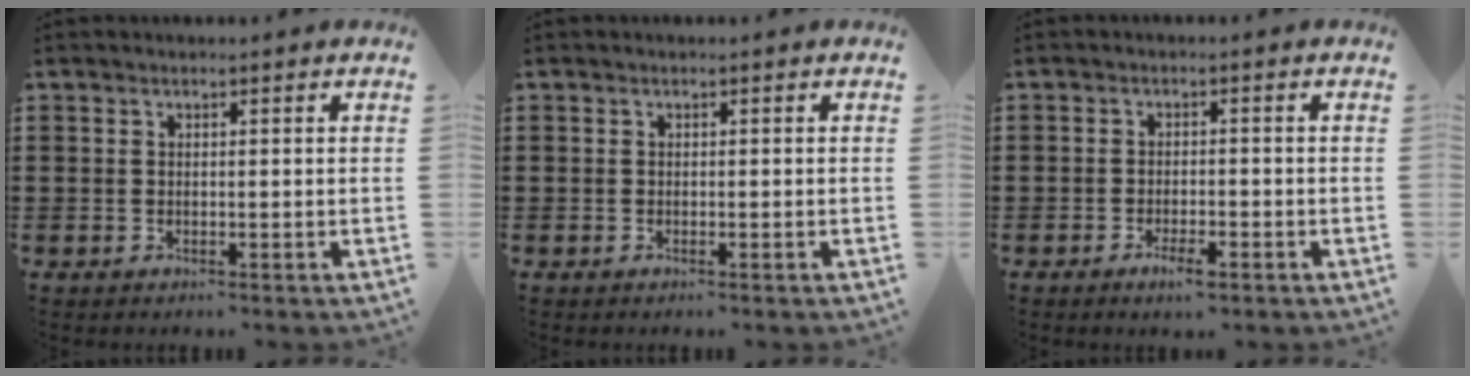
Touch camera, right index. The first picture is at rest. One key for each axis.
{"total": 0.0}
{"total": 2.7, "fx": -1.7, "fy": 0.6, "fz": 2.0, "tx": -0.042, "ty": -0.006, "tz": -0.030}